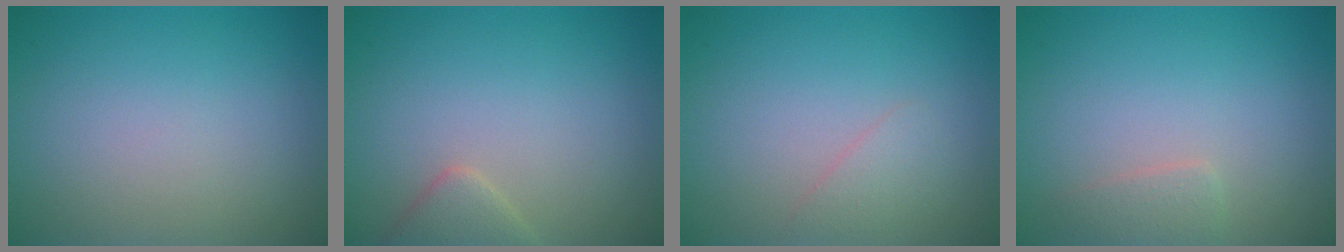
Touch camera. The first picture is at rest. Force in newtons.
{"total": 2.0, "press": 2.0, "slide": 0.1}
{"total": 1.2, "press": 1.2, "slide": 0.0}
{"total": 1.3, "press": 1.3, "slide": 0.1}